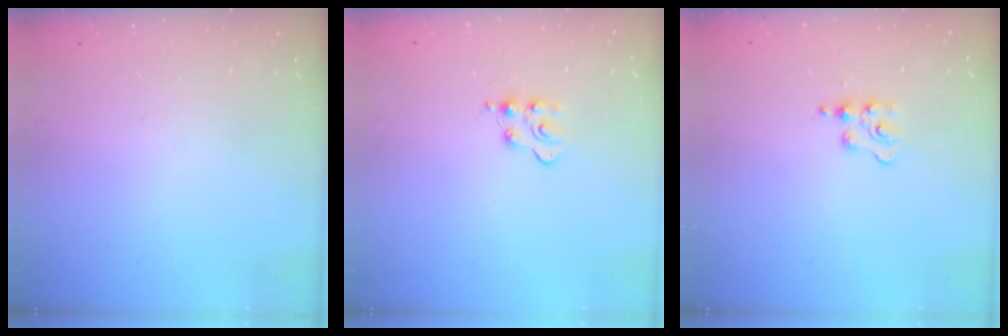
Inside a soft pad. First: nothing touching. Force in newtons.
{"total": 4.7, "press": 4.6, "slide": 0.6}
{"total": 3.9, "press": 3.9, "slide": 0.4}